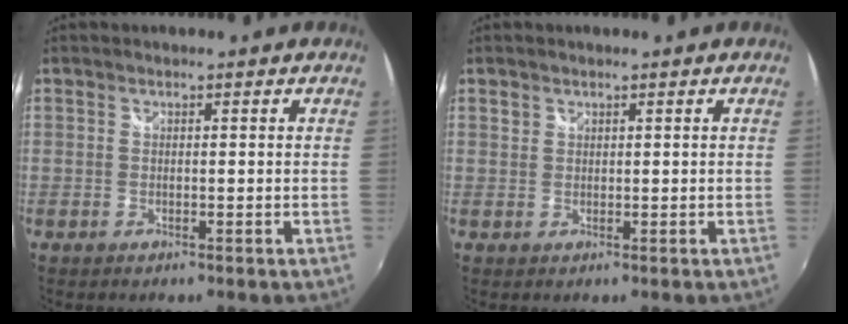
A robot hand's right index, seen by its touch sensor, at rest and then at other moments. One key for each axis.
{"total": 0.8, "fx": 0.3, "fy": 0.7, "fz": 0.1, "tx": 0.000, "ty": 0.004, "tz": 0.003}